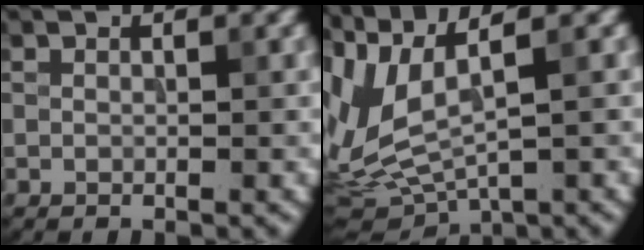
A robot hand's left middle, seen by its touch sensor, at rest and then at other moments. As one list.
[{"total": 8.5, "force": [2.5, 3.1, 7.4], "torque": [-0.178, -0.002, 0.059]}]